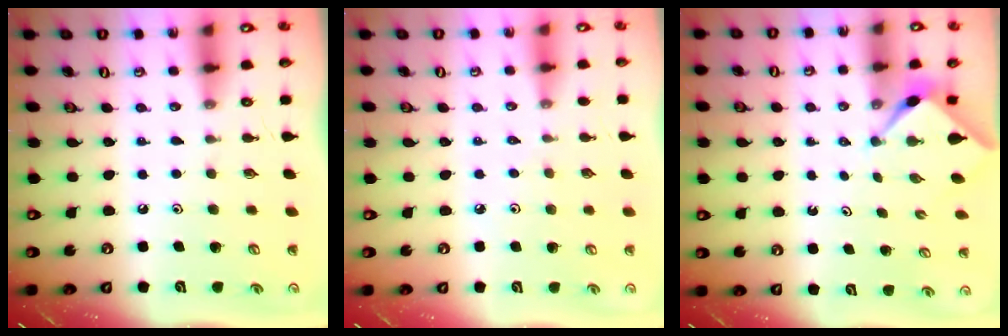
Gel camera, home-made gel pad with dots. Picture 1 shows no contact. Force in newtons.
{"total": 1.9, "press": 1.8, "slide": 0.5}
{"total": 2.3, "press": 2.2, "slide": 0.3}